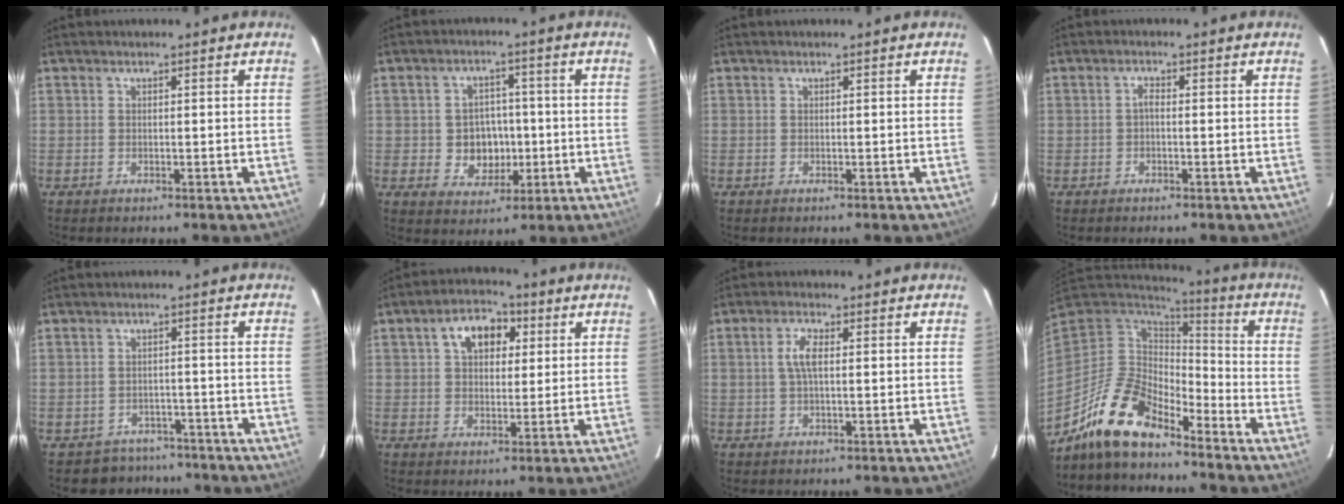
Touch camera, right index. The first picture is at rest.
{"total": 7.0, "force": [-1.0, 6.4, 2.8], "torque": [-0.064, 0.013, -0.002]}
{"total": 0.0}
{"total": 1.1, "force": [-0.4, 0.5, 0.9], "torque": [-0.017, 0.006, -0.009]}
{"total": 6.1, "force": [-4.8, 3.8, -0.2], "torque": [-0.005, 0.028, -0.065]}
{"total": 8.5, "force": [2.9, 5.6, 5.7], "torque": [-0.093, 0.031, 0.048]}
{"total": 3.6, "force": [0.5, 1.3, 3.3], "torque": [-0.068, 0.005, 0.011]}
{"total": 17.8, "force": [-13.5, 4.7, 10.5], "torque": [-0.178, -0.005, -0.263]}